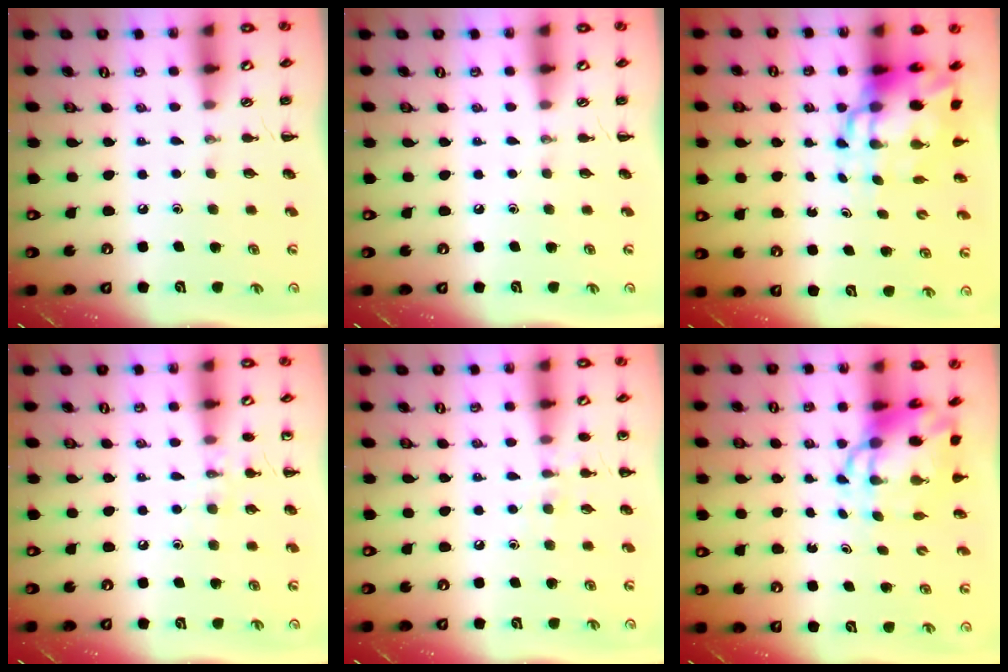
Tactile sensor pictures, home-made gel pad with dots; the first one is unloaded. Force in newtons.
{"total": 0.0}
{"total": 11.0, "press": 10.6, "slide": 3.0}
{"total": 7.1, "press": 6.8, "slide": 1.8}
{"total": 5.9, "press": 5.7, "slide": 1.4}
{"total": 7.7, "press": 7.4, "slide": 2.0}